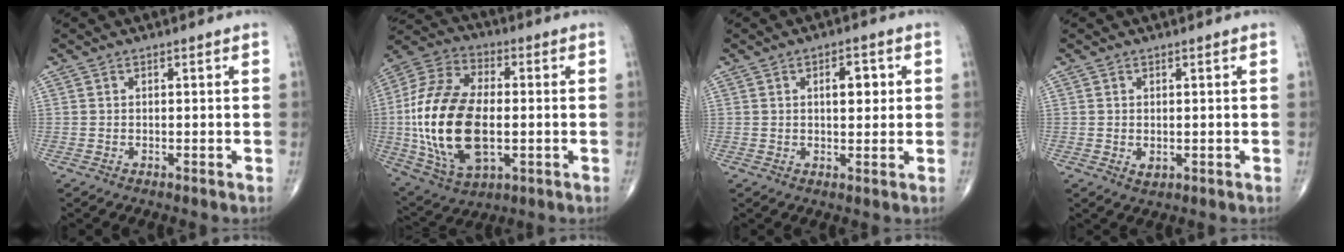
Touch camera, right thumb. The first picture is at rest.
{"total": 23.9, "force": [-1.8, 13.2, 19.8], "torque": [-0.408, 0.002, -0.024]}
{"total": 4.8, "force": [1.1, 2.4, 3.9], "torque": [-0.041, -0.002, 0.013]}
{"total": 1.6, "force": [-0.1, 1.0, 1.2], "torque": [-0.018, -0.004, 0.002]}